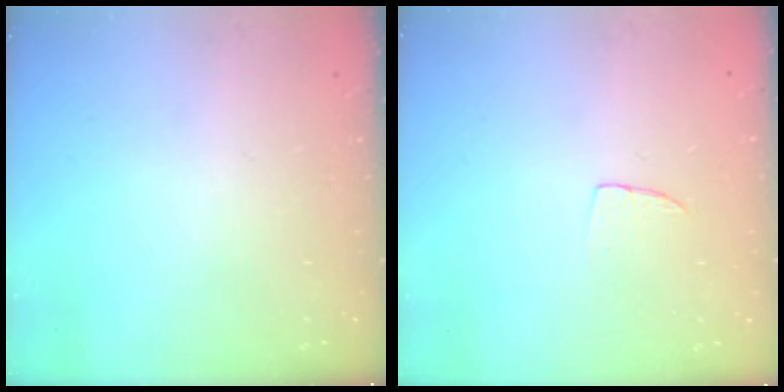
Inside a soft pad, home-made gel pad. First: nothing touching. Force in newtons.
{"total": 3.8, "press": 3.7, "slide": 0.2}